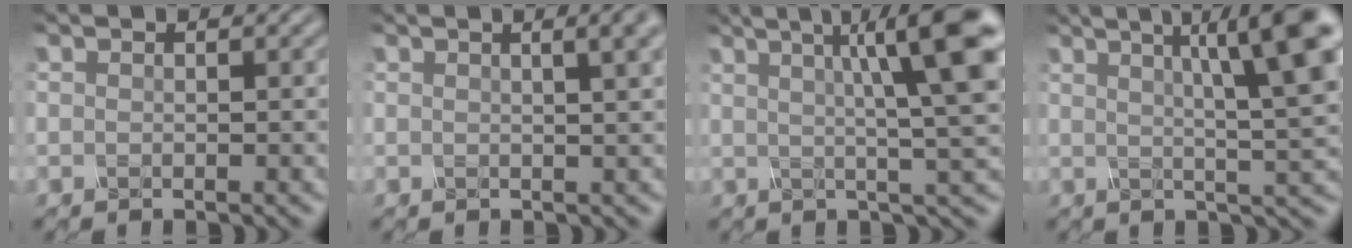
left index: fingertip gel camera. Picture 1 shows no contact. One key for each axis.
{"total": 8.0, "fx": 3.4, "fy": 3.9, "fz": 6.1, "tx": -0.013, "ty": 0.064, "tz": 0.010}
{"total": 10.3, "fx": 2.9, "fy": 2.0, "fz": 9.7, "tx": -0.110, "ty": 0.015, "tz": 0.047}
{"total": 10.4, "fx": 3.4, "fy": 2.1, "fz": 9.6, "tx": -0.105, "ty": 0.021, "tz": 0.054}